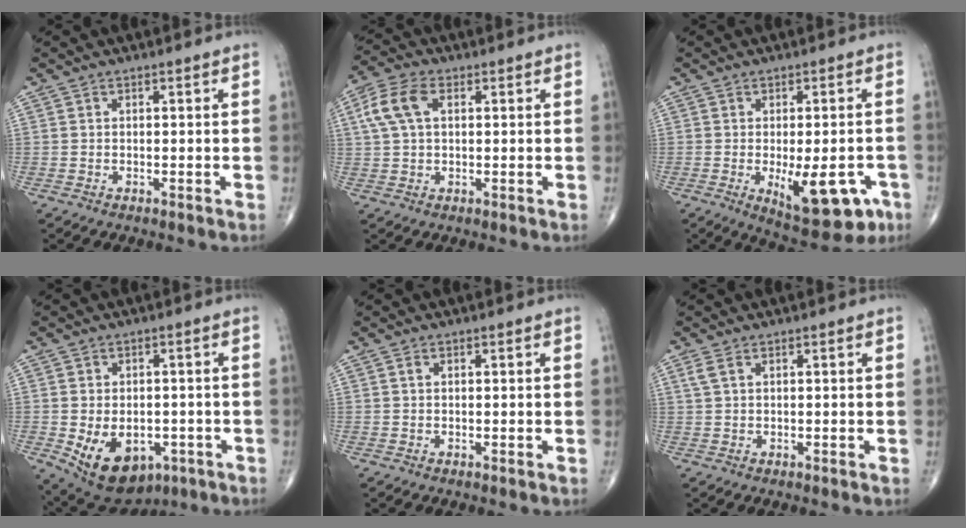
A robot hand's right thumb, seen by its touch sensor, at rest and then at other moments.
{"total": 7.7, "force": [2.0, 4.6, 5.9], "torque": [-0.131, 0.018, 0.038]}
{"total": 13.2, "force": [-4.6, 5.5, 11.1], "torque": [-0.127, 0.000, -0.049]}
{"total": 13.1, "force": [-4.5, 8.9, 8.5], "torque": [-0.120, 0.005, -0.048]}
{"total": 0.6, "force": [0.2, 0.4, 0.5], "torque": [-0.009, 0.006, 0.004]}
{"total": 1.8, "force": [0.9, 0.8, 1.4], "torque": [-0.040, 0.011, 0.026]}